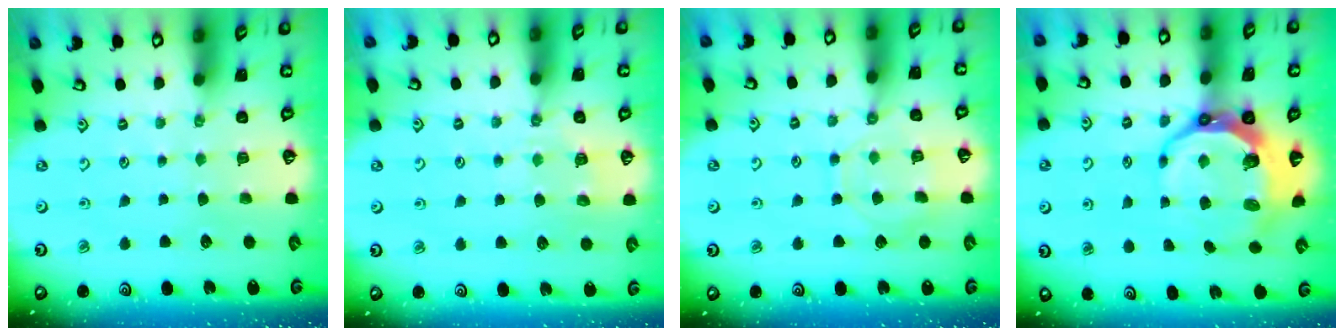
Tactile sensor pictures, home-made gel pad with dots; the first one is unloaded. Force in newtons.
{"total": 5.9, "press": 5.8, "slide": 0.7}
{"total": 9.7, "press": 9.7, "slide": 0.7}
{"total": 12.1, "press": 11.2, "slide": 4.6}